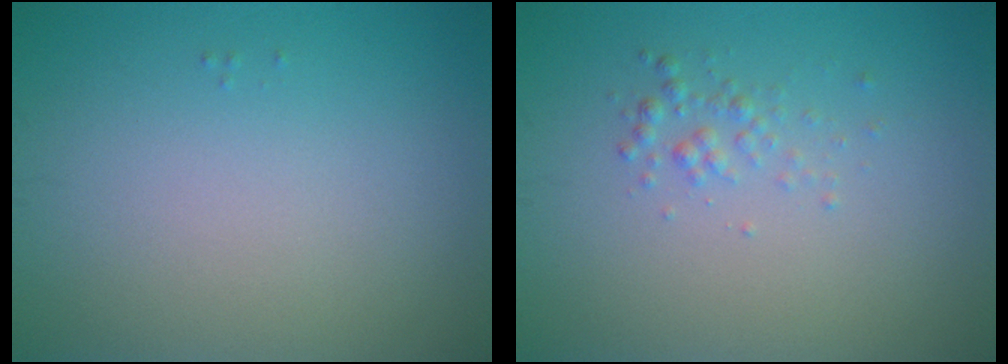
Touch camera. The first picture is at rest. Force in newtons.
{"total": 1.2, "press": 1.2, "slide": 0.1}